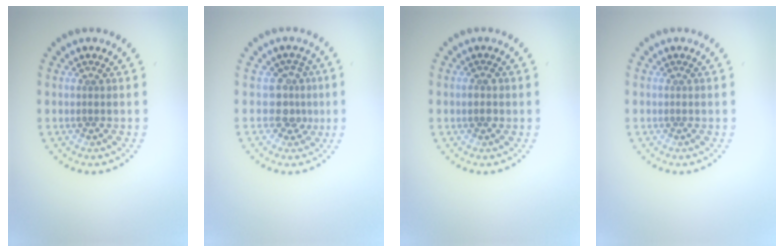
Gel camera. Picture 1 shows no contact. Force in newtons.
{"total": 2.5, "press": 2.0, "slide": 1.6}
{"total": 1.0, "press": 1.0, "slide": 0.0}
{"total": 0.0}